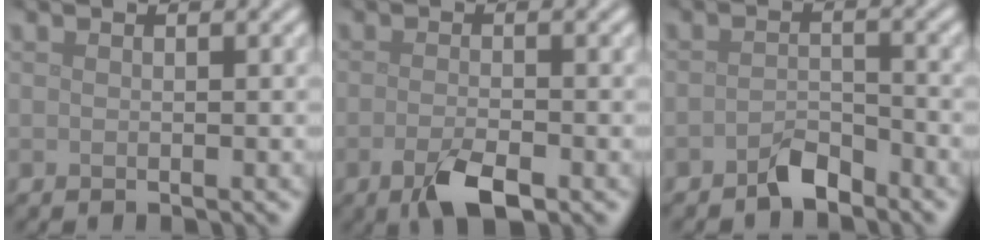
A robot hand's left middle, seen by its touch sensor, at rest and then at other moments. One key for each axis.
{"total": 3.6, "fx": -1.9, "fy": 1.2, "fz": 2.8, "tx": -0.057, "ty": -0.008, "tz": -0.035}
{"total": 2.3, "fx": -1.9, "fy": 0.9, "fz": 1.0, "tx": -0.015, "ty": 0.007, "tz": -0.038}